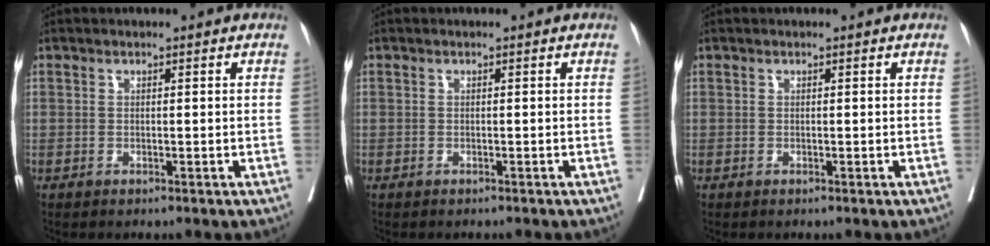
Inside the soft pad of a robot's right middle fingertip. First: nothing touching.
{"total": 0.6, "force": [-0.6, 0.1, 0.2], "torque": [-0.001, -0.001, -0.012]}
{"total": 0.0}